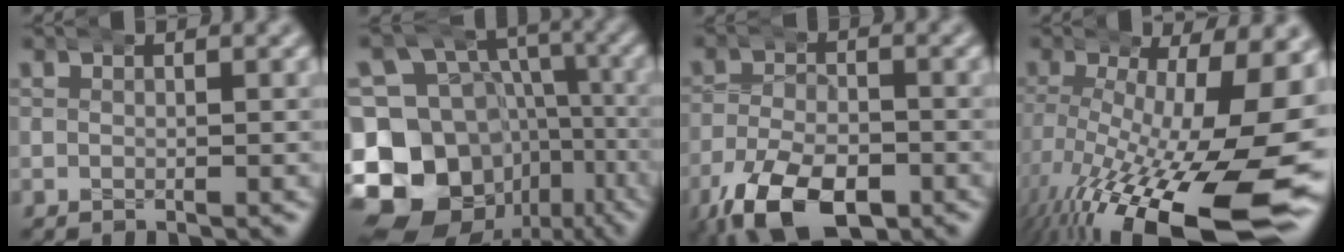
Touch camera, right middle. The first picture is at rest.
{"total": 21.6, "force": [-5.7, 18.8, 9.0], "torque": [-0.203, -0.091, -0.078]}
{"total": 9.9, "force": [-5.5, 5.4, 6.1], "torque": [-0.114, -0.043, -0.067]}
{"total": 13.9, "force": [-5.4, 5.1, 11.7], "torque": [-0.198, -0.044, -0.049]}